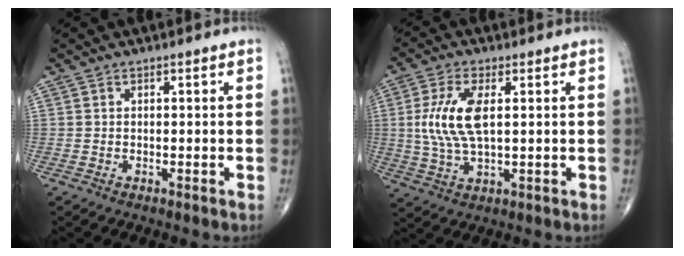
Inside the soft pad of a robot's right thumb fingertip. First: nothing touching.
{"total": 10.1, "force": [1.6, 4.3, 9.0], "torque": [-0.199, -0.004, 0.034]}